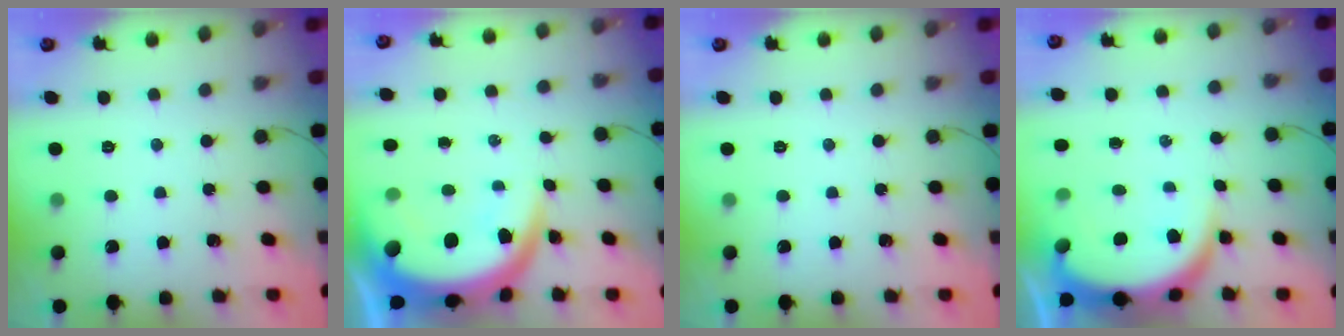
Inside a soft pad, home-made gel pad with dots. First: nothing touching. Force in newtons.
{"total": 12.7, "press": 12.7, "slide": 1.0}
{"total": 0.0}
{"total": 9.0, "press": 9.0, "slide": 1.0}